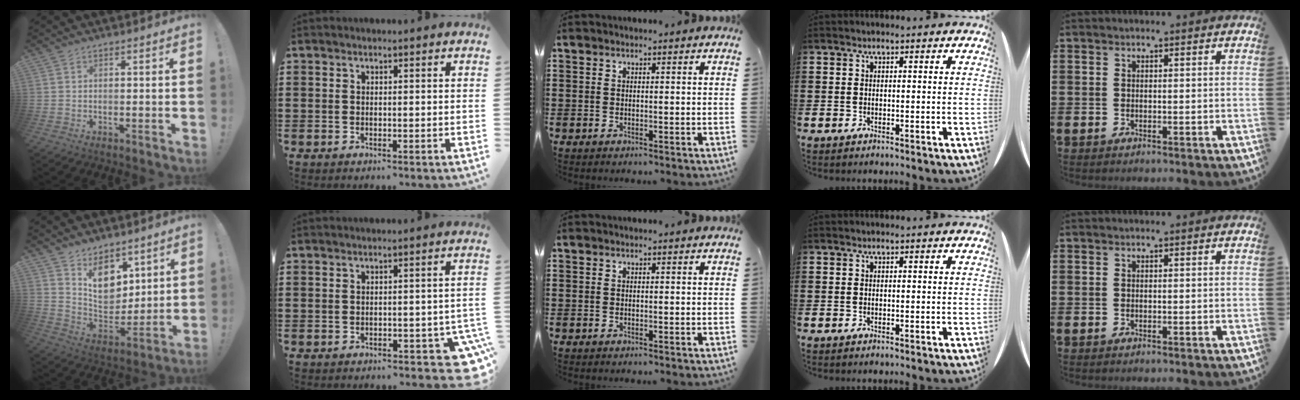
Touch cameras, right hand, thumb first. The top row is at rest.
{"thumb": {"total": 13.1, "force": [8.1, 9.0, 5.0], "torque": [-0.063, -0.063, 0.159]}, "index": {"total": 4.9, "force": [-2.9, 1.8, 3.5], "torque": [-0.056, -0.001, -0.048]}}